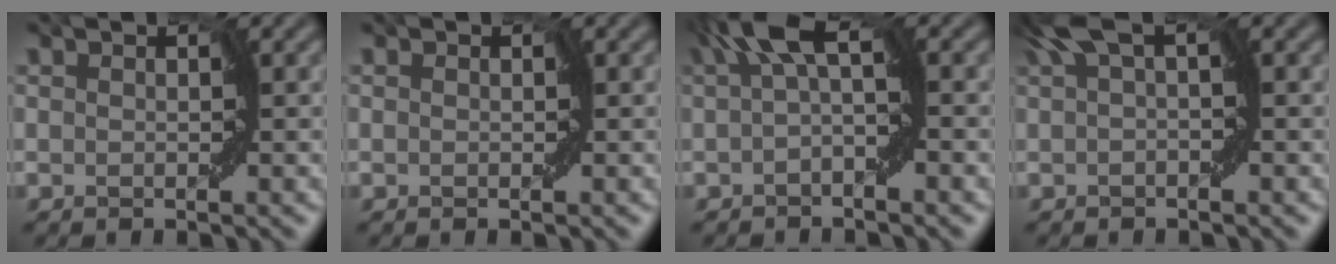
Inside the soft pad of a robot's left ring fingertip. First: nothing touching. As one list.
[{"total": 0.0}, {"total": 5.1, "force": [1.2, 1.3, 4.8], "torque": [-0.083, 0.021, 0.004]}, {"total": 3.3, "force": [1.3, 0.6, 3.0], "torque": [-0.059, 0.010, 0.013]}]